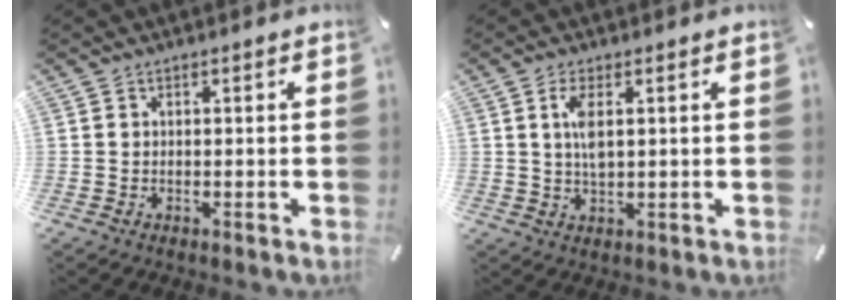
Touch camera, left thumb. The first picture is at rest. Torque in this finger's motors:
{"motor_torque": [0.40, 0.63, 0.44, -0.43, 0.28]}